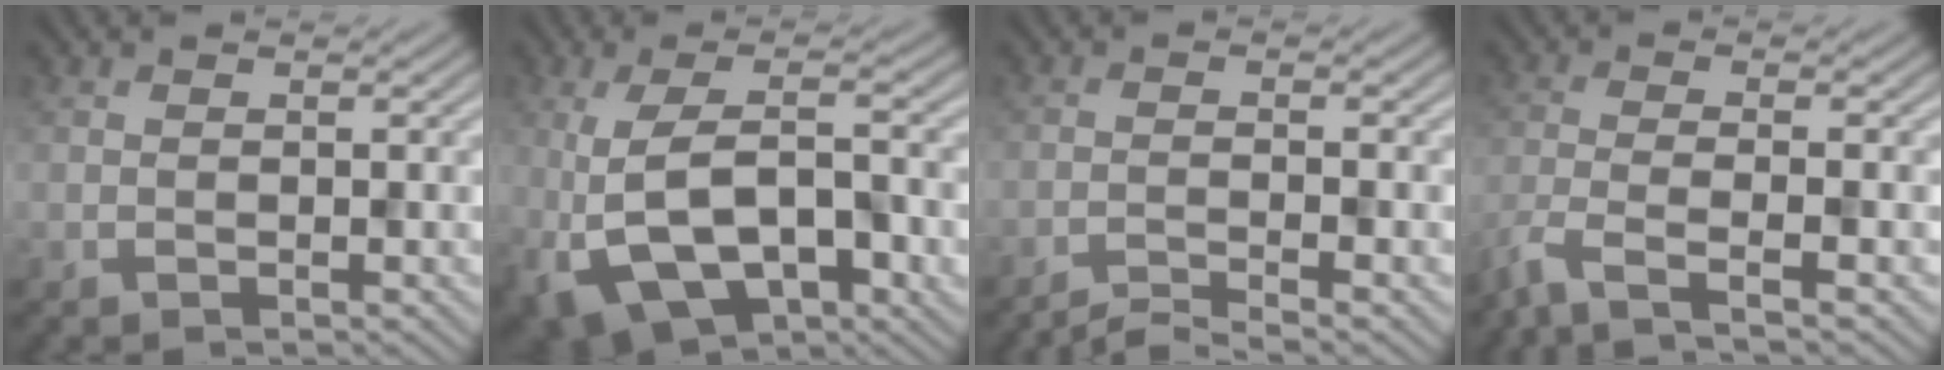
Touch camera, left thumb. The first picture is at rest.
{"total": 12.6, "force": [-4.1, 5.3, 10.7], "torque": [-0.207, -0.011, -0.059]}
{"total": 3.4, "force": [-2.8, 0.3, 1.9], "torque": [-0.021, 0.002, -0.067]}
{"total": 5.4, "force": [-3.8, 0.9, 3.7], "torque": [-0.069, -0.008, -0.092]}